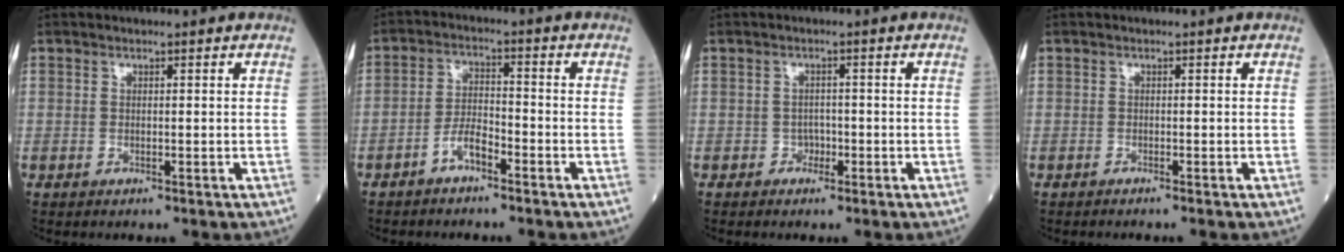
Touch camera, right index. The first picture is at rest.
{"total": 4.1, "force": [-2.8, 1.3, 2.8], "torque": [-0.057, 0.009, -0.053]}
{"total": 1.4, "force": [-0.8, 1.1, 0.4], "torque": [-0.002, 0.005, -0.015]}
{"total": 1.3, "force": [-1.1, -0.2, 0.6], "torque": [-0.009, 0.000, -0.015]}